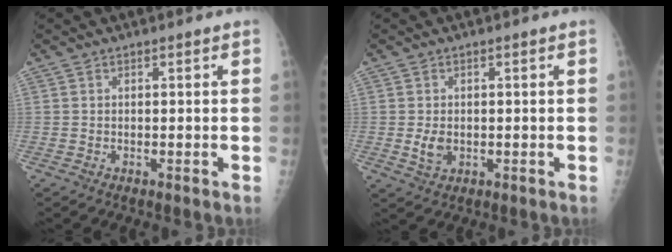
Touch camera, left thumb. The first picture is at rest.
{"total": 3.1, "force": [-0.1, 2.1, 2.3], "torque": [-0.036, -0.006, 0.002]}